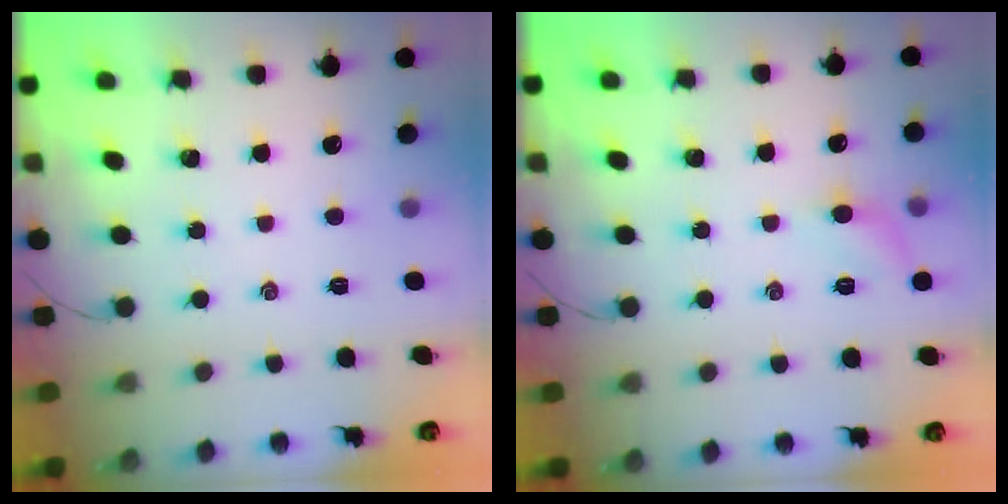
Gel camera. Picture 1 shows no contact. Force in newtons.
{"total": 5.6, "press": 5.4, "slide": 1.1}